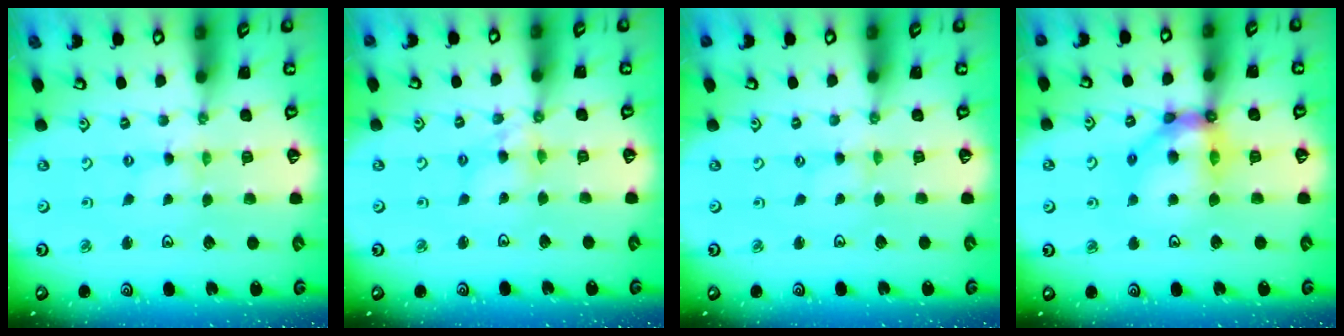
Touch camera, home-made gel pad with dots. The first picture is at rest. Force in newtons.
{"total": 5.9, "press": 5.9, "slide": 0.7}
{"total": 0.0}
{"total": 13.0, "press": 12.9, "slide": 1.5}